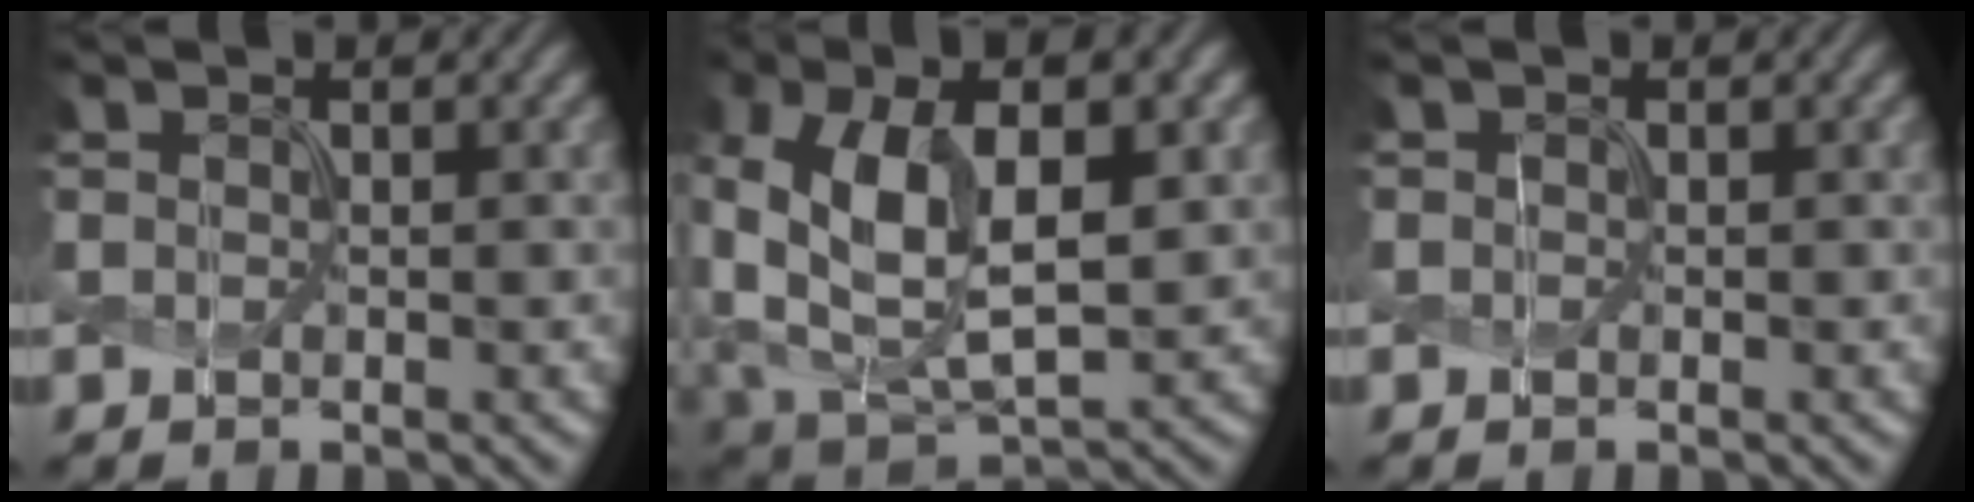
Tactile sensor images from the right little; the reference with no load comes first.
{"total": 12.9, "force": [1.1, 7.7, 10.3], "torque": [-0.209, -0.013, 0.028]}
{"total": 0.0}